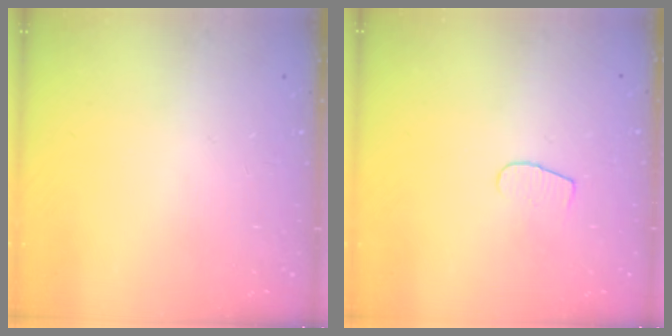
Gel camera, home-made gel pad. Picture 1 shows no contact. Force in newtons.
{"total": 4.6, "press": 4.5, "slide": 0.4}